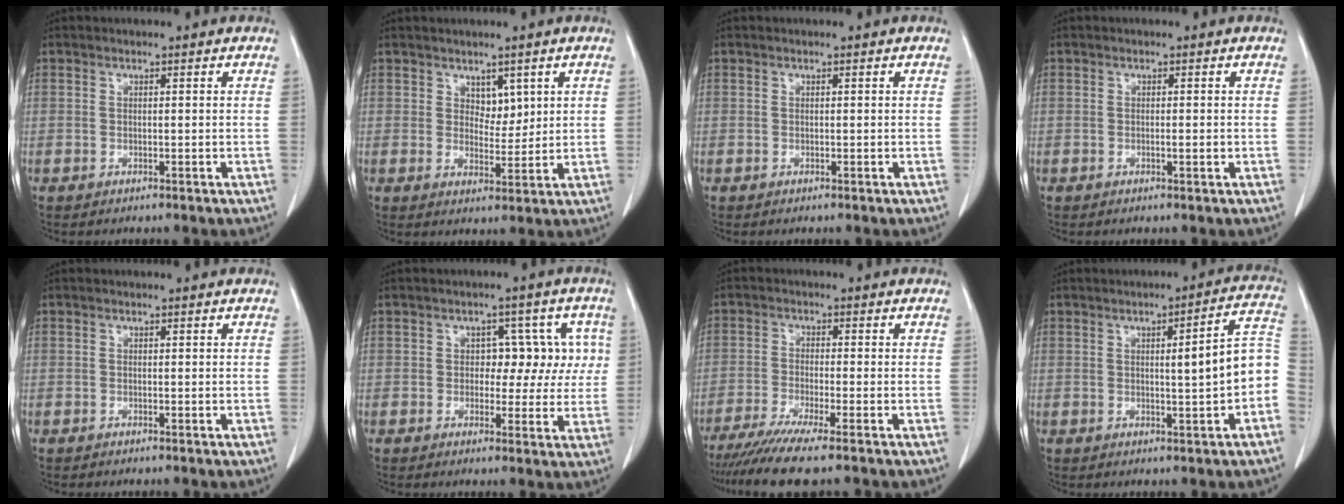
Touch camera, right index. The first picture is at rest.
{"total": 3.3, "force": [1.6, 1.9, 2.1], "torque": [-0.027, -0.003, 0.030]}
{"total": 0.0}
{"total": 1.0, "force": [-0.1, 0.1, 1.0], "torque": [-0.017, -0.002, -0.001]}
{"total": 0.0}
{"total": 6.4, "force": [0.8, 4.5, 4.5], "torque": [-0.034, 0.027, 0.010]}
{"total": 8.4, "force": [-6.6, -0.9, 5.1], "torque": [-0.080, -0.023, -0.109]}
{"total": 8.5, "force": [-0.9, 0.6, 8.4], "torque": [-0.099, 0.021, -0.016]}